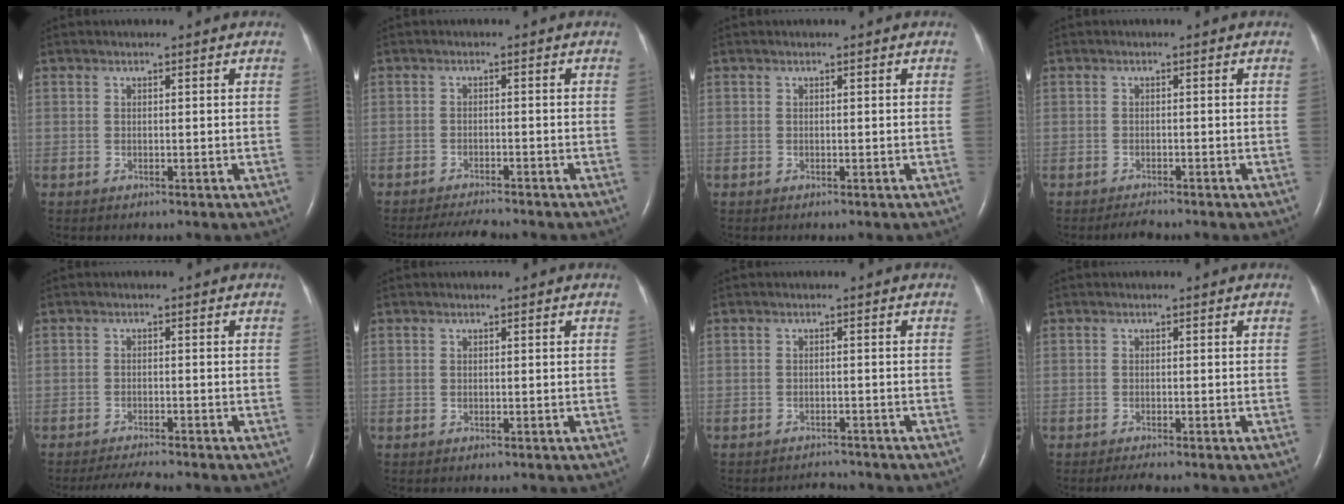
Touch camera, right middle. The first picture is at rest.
{"total": 5.4, "force": [-5.1, 0.3, 1.9], "torque": [-0.033, -0.016, -0.081]}
{"total": 0.0}
{"total": 1.5, "force": [-1.5, 0.2, 0.5], "torque": [-0.016, -0.006, -0.021]}
{"total": 4.5, "force": [-4.2, -0.1, 1.7], "torque": [-0.034, -0.017, -0.067]}
{"total": 0.0}
{"total": 2.3, "force": [-2.3, 0.3, -0.3], "torque": [-0.001, -0.009, -0.033]}
{"total": 1.3, "force": [-1.1, -0.2, 0.7], "torque": [-0.020, -0.005, -0.021]}